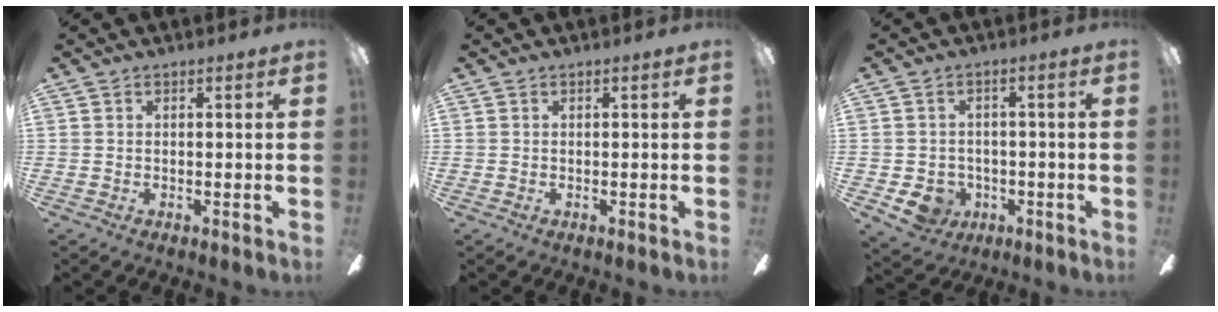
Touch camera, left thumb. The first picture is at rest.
{"total": 0.0}
{"total": 5.9, "force": [-1.9, 5.2, 2.1], "torque": [-0.059, 0.010, -0.035]}